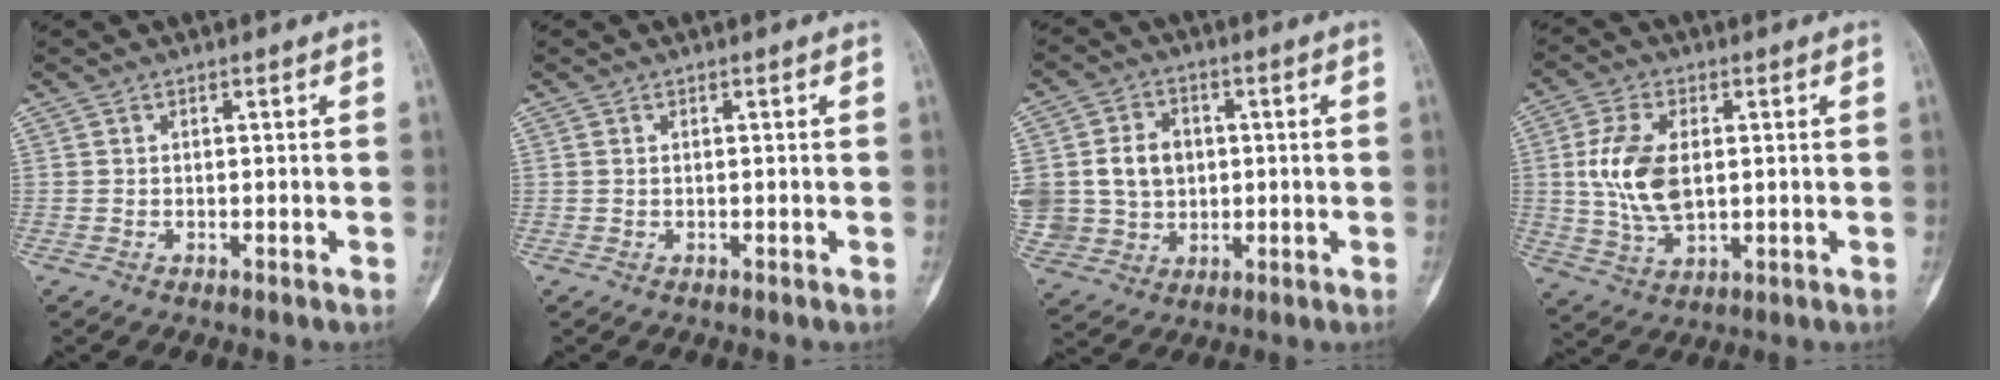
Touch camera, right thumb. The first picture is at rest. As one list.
[{"total": 0.0}, {"total": 14.7, "force": [1.3, 12.7, 7.4], "torque": [-0.146, 0.018, 0.043]}, {"total": 10.9, "force": [1.0, 6.2, 8.9], "torque": [-0.182, -0.006, 0.025]}]